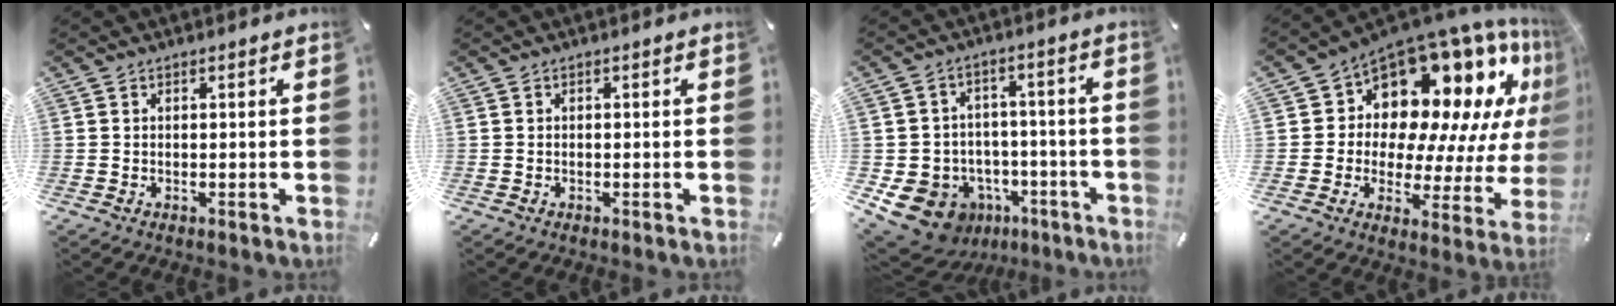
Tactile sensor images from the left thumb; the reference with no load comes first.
{"total": 0.0}
{"total": 12.4, "force": [-5.8, 10.3, 3.8], "torque": [-0.064, 0.035, -0.086]}
{"total": 16.9, "force": [10.5, 10.4, 8.3], "torque": [-0.114, -0.107, 0.185]}